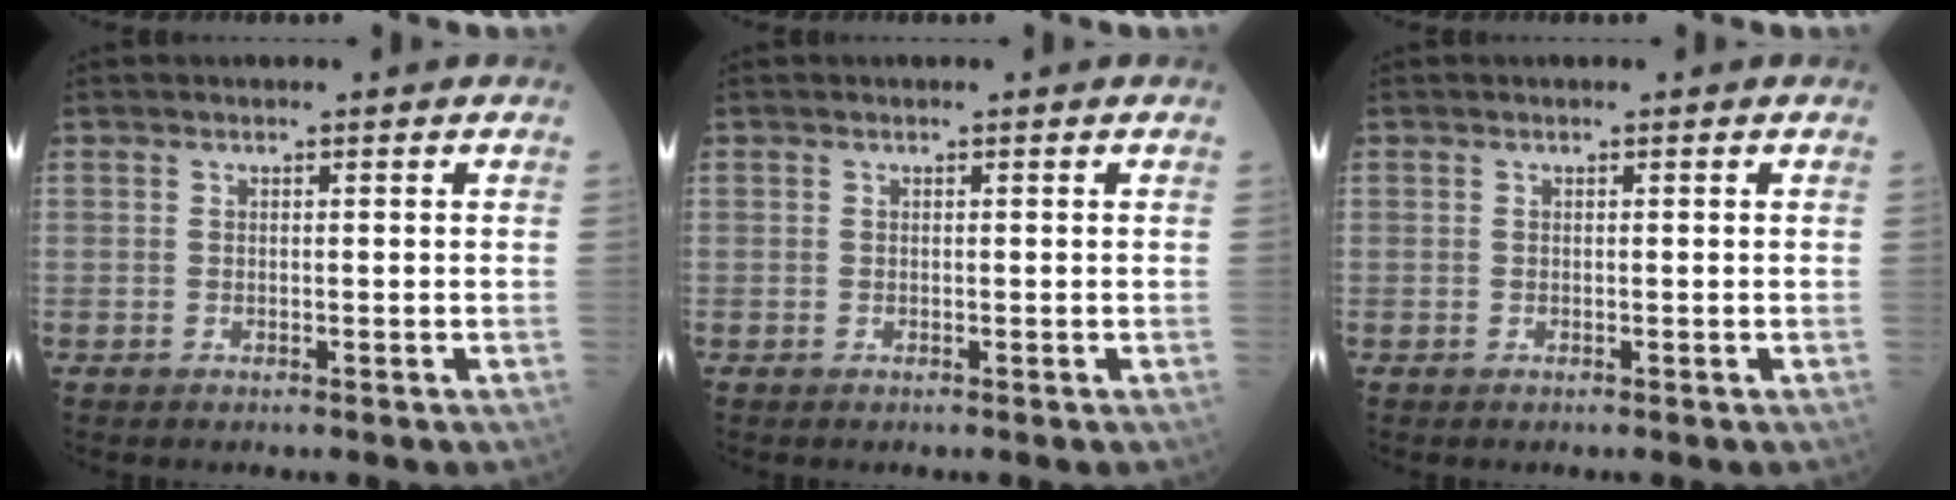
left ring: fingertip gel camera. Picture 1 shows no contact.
{"total": 0.0}
{"total": 0.0}